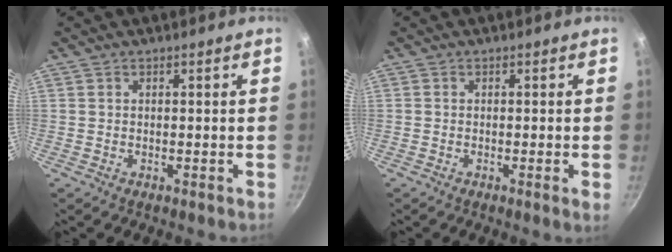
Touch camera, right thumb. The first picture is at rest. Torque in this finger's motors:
{"motor_torque": [-0.06, 0.11, -0.28, 0.15, 0.08]}